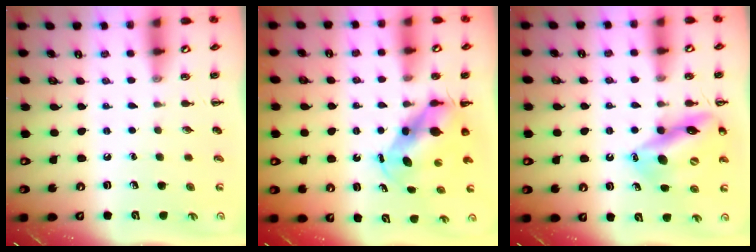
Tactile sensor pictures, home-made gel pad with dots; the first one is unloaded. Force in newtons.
{"total": 5.6, "press": 5.5, "slide": 1.3}
{"total": 15.3, "press": 14.6, "slide": 4.3}